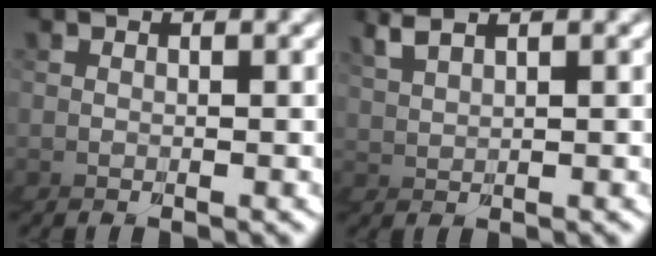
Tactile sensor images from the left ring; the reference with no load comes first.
{"total": 2.3, "force": [2.1, 0.6, 0.6], "torque": [-0.037, 0.003, 0.036]}